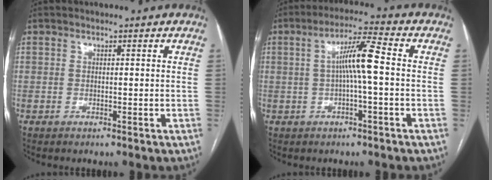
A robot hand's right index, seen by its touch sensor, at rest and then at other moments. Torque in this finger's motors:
{"motor_torque": [1.09, 0.17, 0.23, 0.12]}